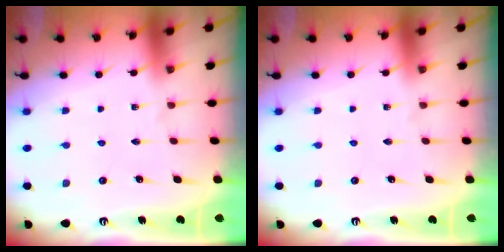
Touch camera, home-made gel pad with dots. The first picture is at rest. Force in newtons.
{"total": 0.0}